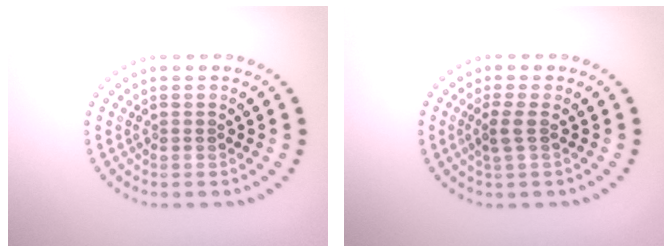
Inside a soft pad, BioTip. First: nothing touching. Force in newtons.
{"total": 1.6, "press": 1.4, "slide": 0.9}